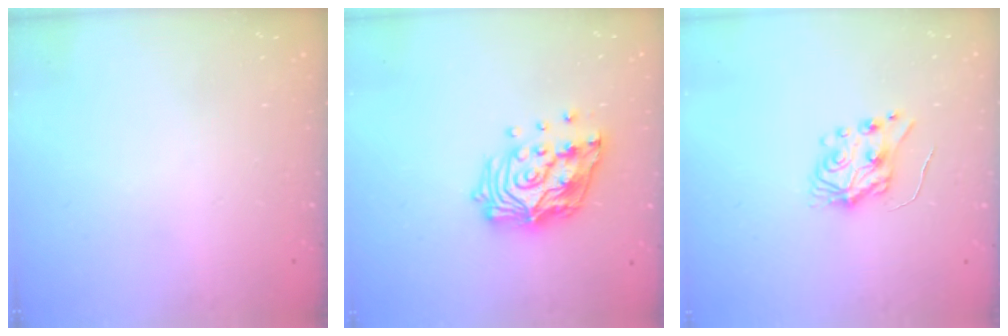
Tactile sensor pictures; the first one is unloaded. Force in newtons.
{"total": 16.1, "press": 16.0, "slide": 2.3}
{"total": 6.0, "press": 6.0, "slide": 0.6}